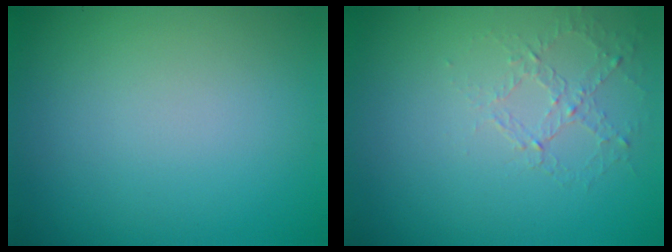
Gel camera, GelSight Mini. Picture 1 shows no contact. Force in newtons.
{"total": 1.1, "press": 0.5, "slide": 1.0}